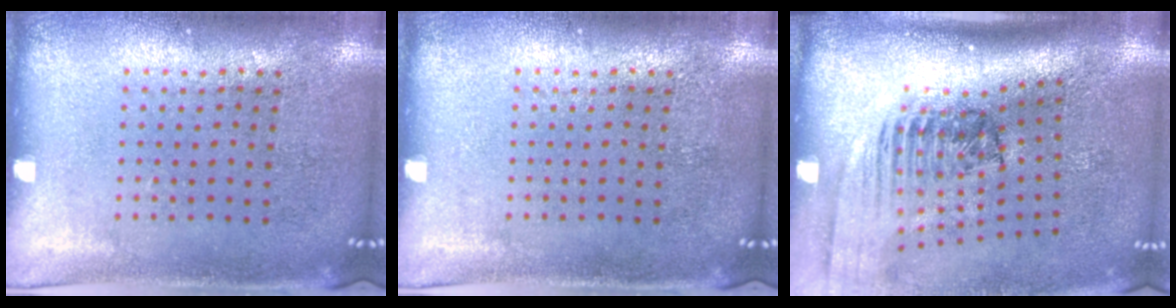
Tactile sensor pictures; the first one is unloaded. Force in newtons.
{"total": 0.0}
{"total": 2.6, "press": 1.8, "slide": 1.9}